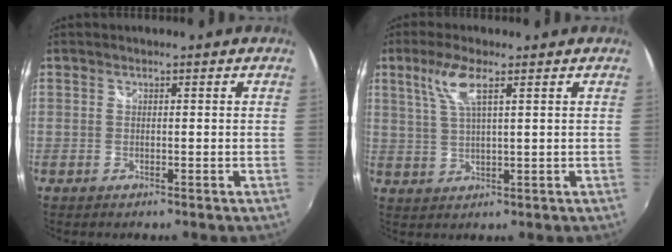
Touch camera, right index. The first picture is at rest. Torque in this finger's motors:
{"motor_torque": [0.68, 0.34, 0.32, 0.08]}